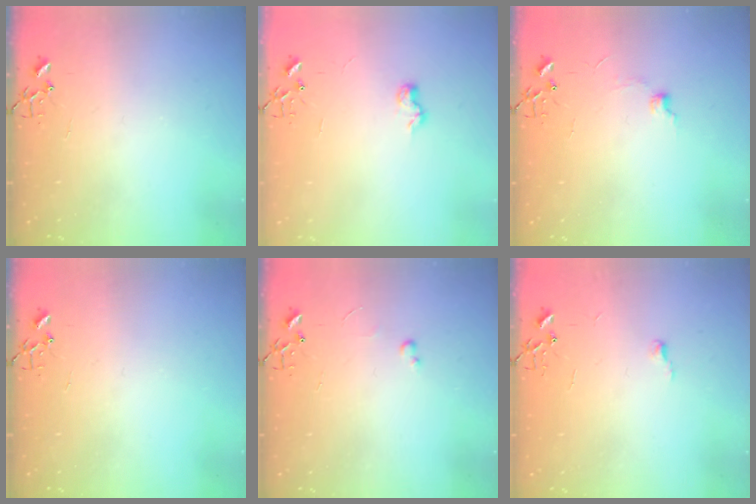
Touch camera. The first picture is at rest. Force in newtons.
{"total": 6.3, "press": 6.3, "slide": 0.8}
{"total": 5.3, "press": 5.2, "slide": 0.7}
{"total": 0.0}
{"total": 2.6, "press": 2.6, "slide": 0.4}
{"total": 3.4, "press": 3.4, "slide": 0.5}